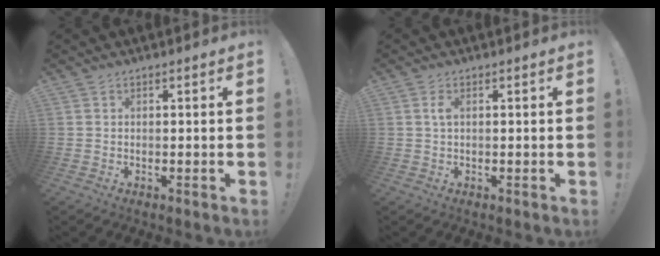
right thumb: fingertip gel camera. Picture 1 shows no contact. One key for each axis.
{"total": 1.8, "fx": 0.4, "fy": 0.6, "fz": 1.7, "tx": -0.032, "ty": 0.003, "tz": 0.004}